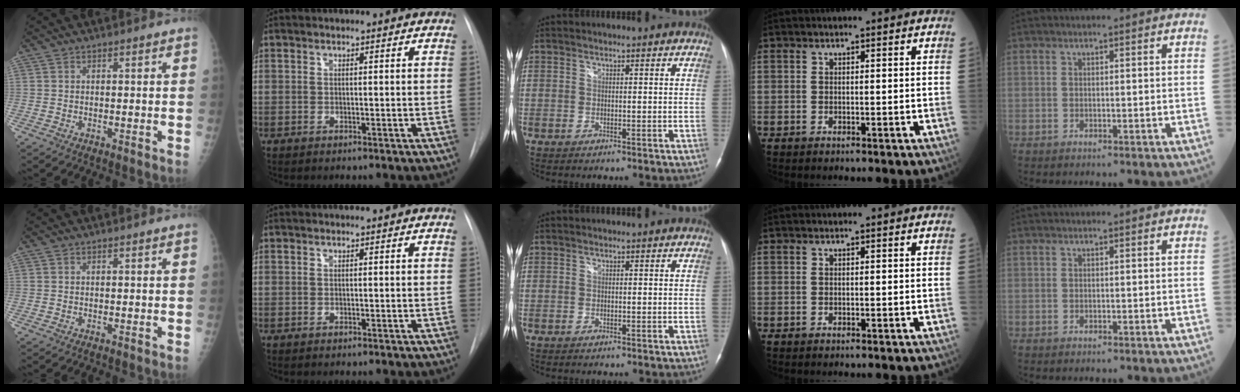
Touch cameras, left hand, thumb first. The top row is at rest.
{}